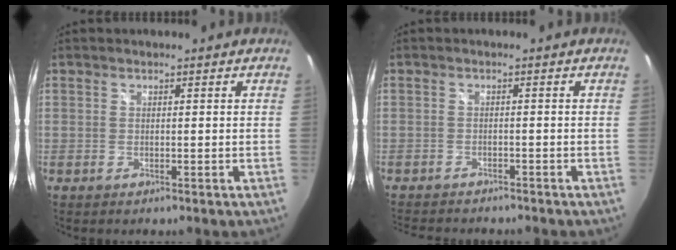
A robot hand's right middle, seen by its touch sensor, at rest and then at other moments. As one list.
[{"total": 6.6, "force": [-6.0, 1.7, 1.9], "torque": [-0.051, -0.012, -0.092]}]